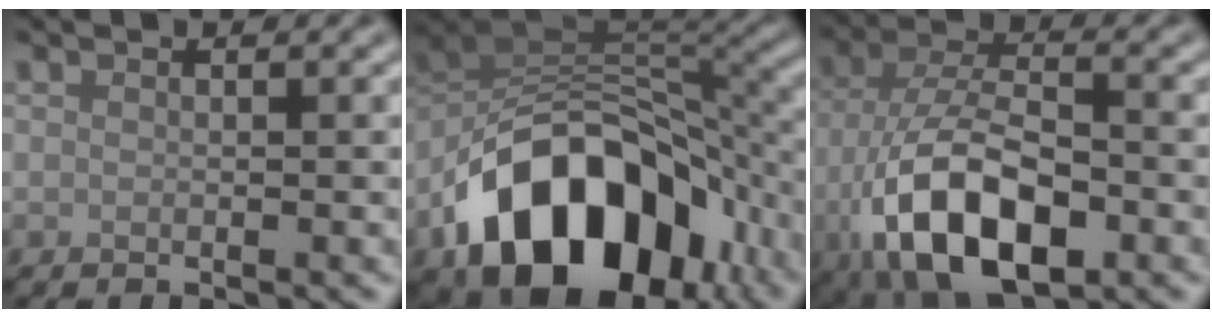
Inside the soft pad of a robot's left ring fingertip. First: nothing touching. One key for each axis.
{"total": 14.3, "fx": -7.2, "fy": 8.8, "fz": 8.6, "tx": -0.142, "ty": 0.006, "tz": -0.136}
{"total": 11.6, "fx": -4.6, "fy": 5.6, "fz": 9.1, "tx": -0.181, "ty": -0.008, "tz": -0.088}